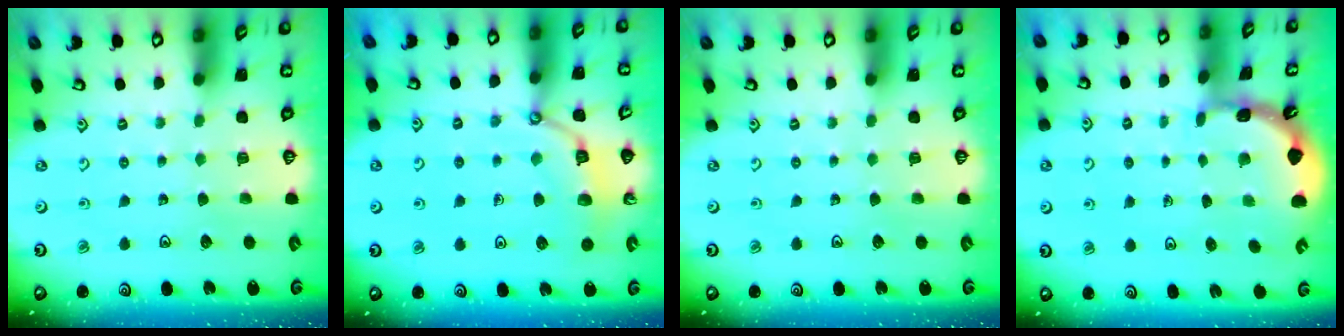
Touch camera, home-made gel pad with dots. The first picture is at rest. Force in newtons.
{"total": 6.9, "press": 6.9, "slide": 0.4}
{"total": 0.0}
{"total": 1.7, "press": 1.6, "slide": 0.1}